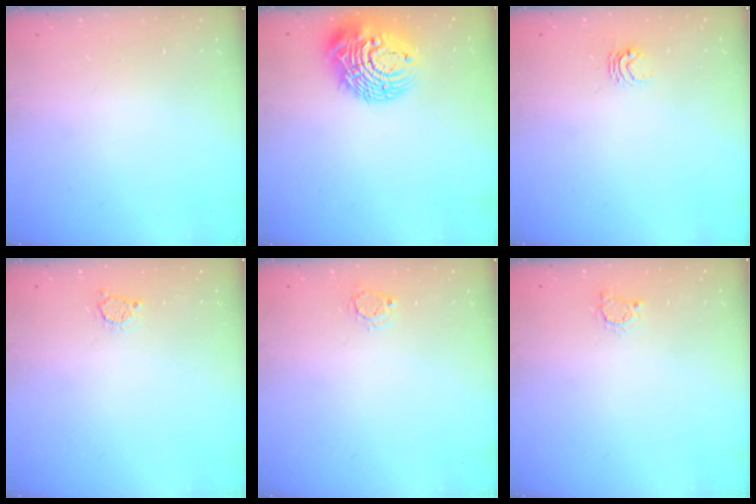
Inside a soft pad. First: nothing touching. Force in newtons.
{"total": 16.1, "press": 16.0, "slide": 1.8}
{"total": 3.9, "press": 3.8, "slide": 0.5}
{"total": 2.5, "press": 2.5, "slide": 0.3}
{"total": 3.3, "press": 3.3, "slide": 0.2}
{"total": 2.2, "press": 2.2, "slide": 0.4}